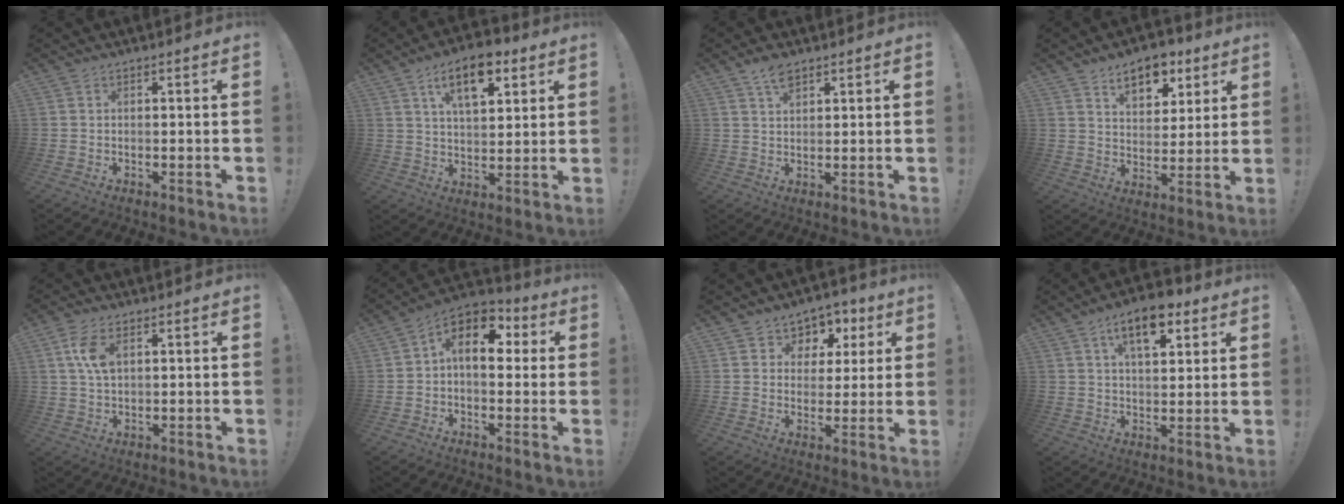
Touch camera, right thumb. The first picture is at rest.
{"total": 12.7, "force": [6.9, 6.1, 8.8], "torque": [-0.129, -0.021, 0.118]}
{"total": 4.4, "force": [3.0, 1.9, 2.7], "torque": [-0.051, -0.010, 0.053]}
{"total": 11.2, "force": [6.9, 6.7, 5.8], "torque": [-0.076, -0.035, 0.125]}
{"total": 7.3, "force": [2.6, 4.0, 5.5], "torque": [-0.108, 0.000, 0.047]}
{"total": 11.3, "force": [3.5, 6.8, 8.3], "torque": [-0.132, 0.002, 0.067]}
{"total": 6.8, "force": [2.4, 6.2, 1.3], "torque": [-0.017, -0.018, 0.049]}
{"total": 12.2, "force": [6.8, 5.7, 8.4], "torque": [-0.118, -0.022, 0.117]}